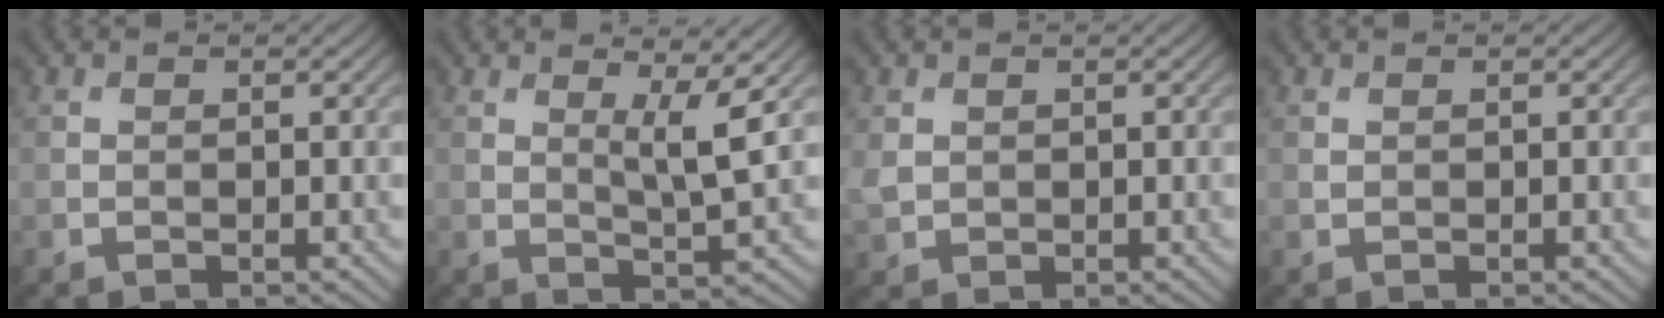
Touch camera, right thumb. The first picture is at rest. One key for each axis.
{"total": 4.6, "fx": 1.7, "fy": 0.5, "fz": 4.2, "tx": -0.083, "ty": -0.002, "tz": 0.034}
{"total": 1.9, "fx": 0.7, "fy": 1.6, "fz": 0.8, "tx": -0.026, "ty": -0.001, "tz": 0.015}
{"total": 0.0}